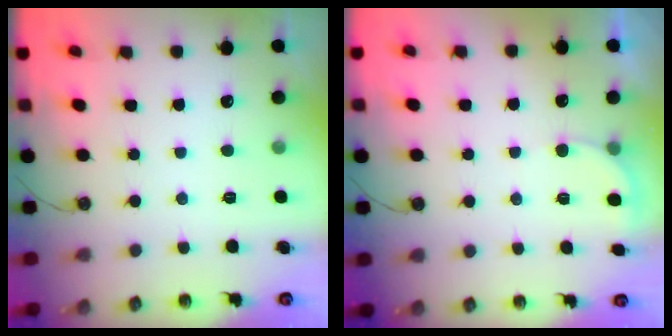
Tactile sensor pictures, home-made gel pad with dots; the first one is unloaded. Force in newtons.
{"total": 3.8, "press": 3.7, "slide": 0.7}